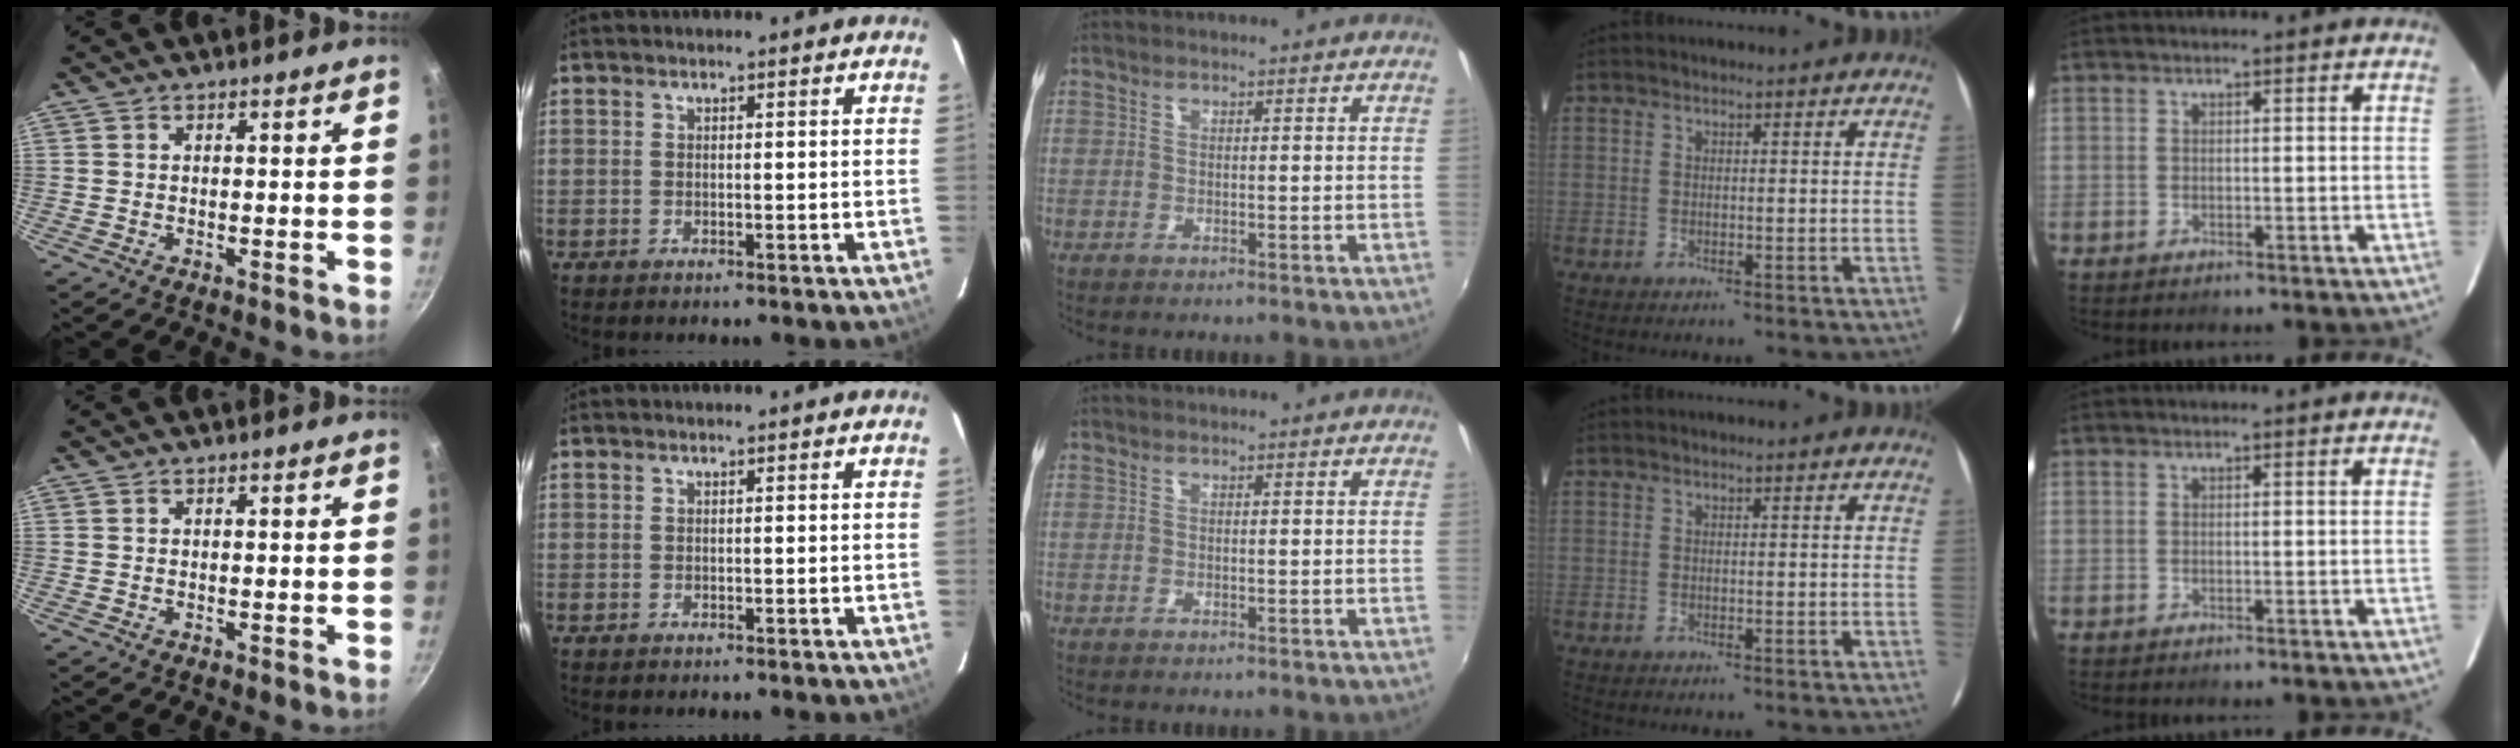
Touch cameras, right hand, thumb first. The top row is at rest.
{}